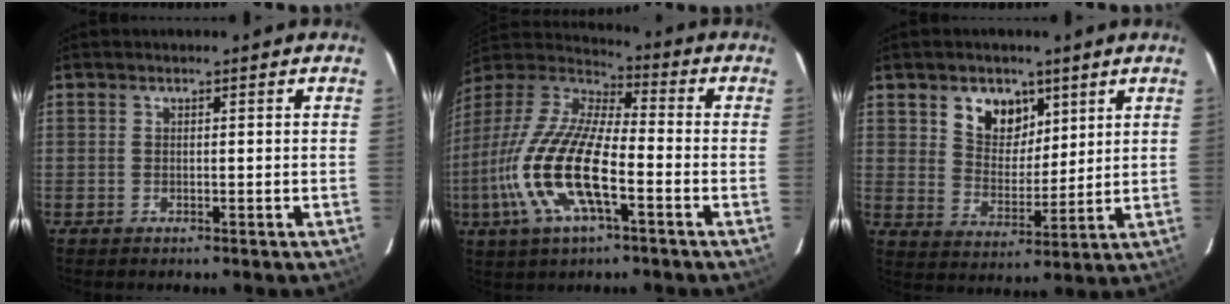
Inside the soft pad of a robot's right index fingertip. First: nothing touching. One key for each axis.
{"total": 19.4, "fx": -6.3, "fy": 6.2, "fz": 17.3, "tx": -0.358, "ty": -0.019, "tz": -0.130}
{"total": 8.7, "fx": 4.7, "fy": 6.2, "fz": 4.0, "tx": -0.064, "ty": 0.003, "tz": 0.089}